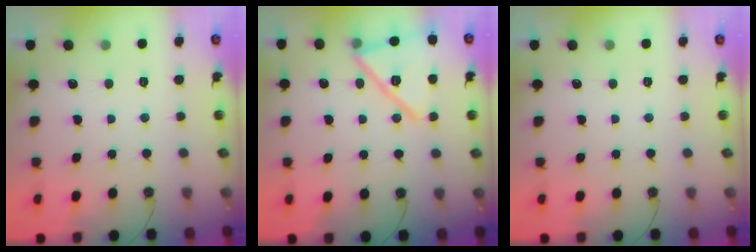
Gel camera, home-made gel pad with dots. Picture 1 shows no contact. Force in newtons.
{"total": 17.1, "press": 15.3, "slide": 7.5}
{"total": 0.0}